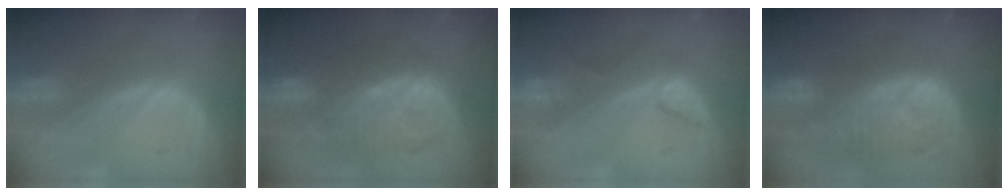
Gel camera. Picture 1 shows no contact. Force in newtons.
{"total": 10.3, "press": 10.3, "slide": 0.4}
{"total": 3.4, "press": 3.4, "slide": 0.3}
{"total": 10.8, "press": 9.6, "slide": 5.0}